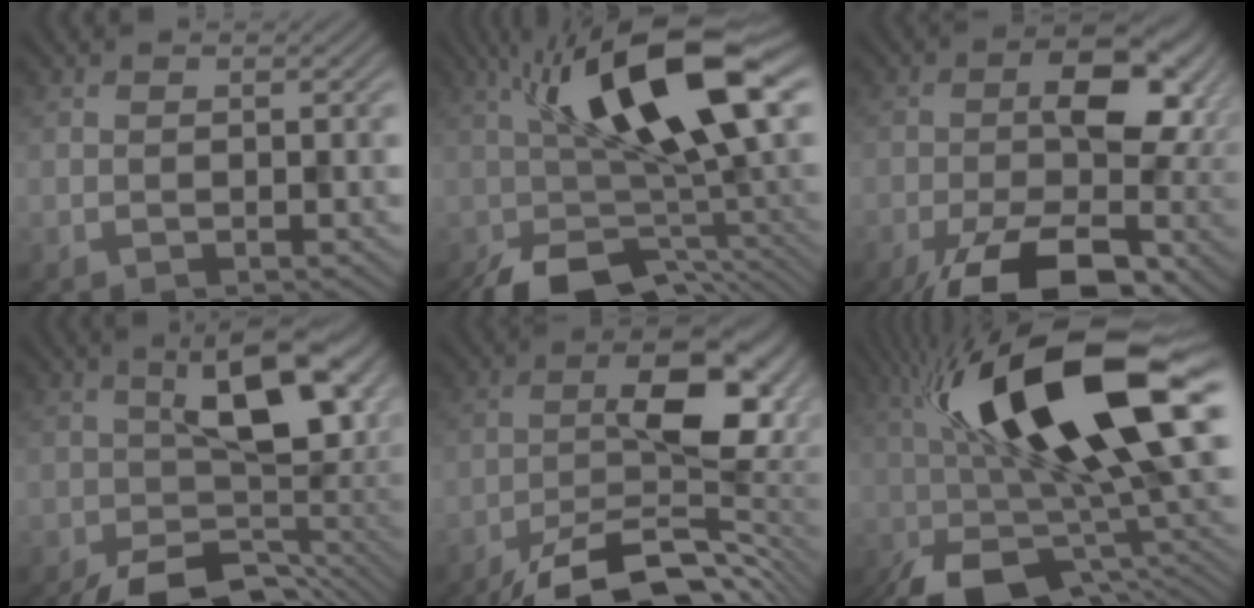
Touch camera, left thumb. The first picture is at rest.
{"total": 16.0, "force": [-1.5, 7.0, 14.3], "torque": [-0.234, -0.003, -0.031]}
{"total": 17.8, "force": [-5.7, 8.9, 14.3], "torque": [-0.218, -0.018, -0.095]}
{"total": 13.4, "force": [-3.6, 6.7, 11.0], "torque": [-0.167, -0.013, -0.055]}
{"total": 15.2, "force": [-7.0, 5.8, 12.2], "torque": [-0.185, -0.009, -0.127]}
{"total": 20.5, "force": [0.7, 8.5, 18.7], "torque": [-0.330, -0.006, 0.009]}